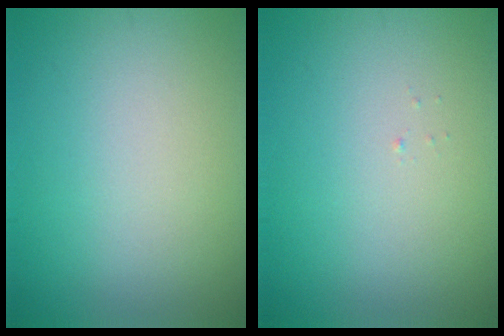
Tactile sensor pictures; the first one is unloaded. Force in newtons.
{"total": 0.0}